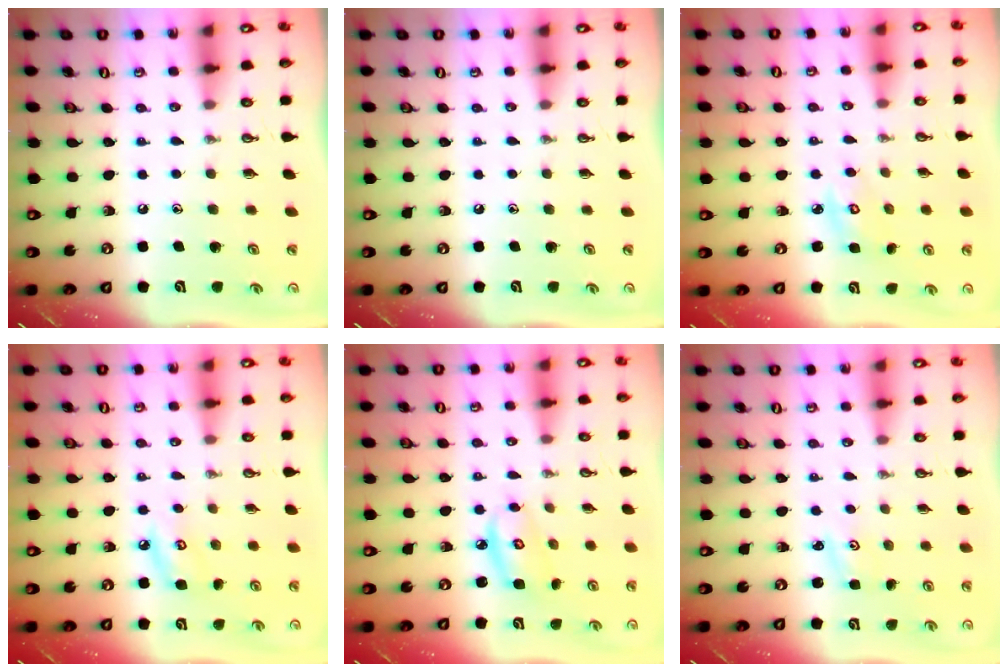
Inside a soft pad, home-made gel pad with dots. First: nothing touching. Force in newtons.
{"total": 0.0}
{"total": 3.2, "press": 3.2, "slide": 0.2}
{"total": 7.6, "press": 7.6, "slide": 1.0}
{"total": 6.0, "press": 6.0, "slide": 0.1}
{"total": 1.8, "press": 1.7, "slide": 0.3}